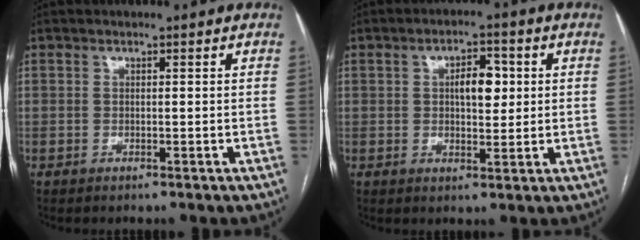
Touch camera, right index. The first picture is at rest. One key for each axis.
{"total": 5.5, "fx": 1.2, "fy": 2.6, "fz": 4.6, "tx": -0.071, "ty": 0.010, "tz": 0.021}